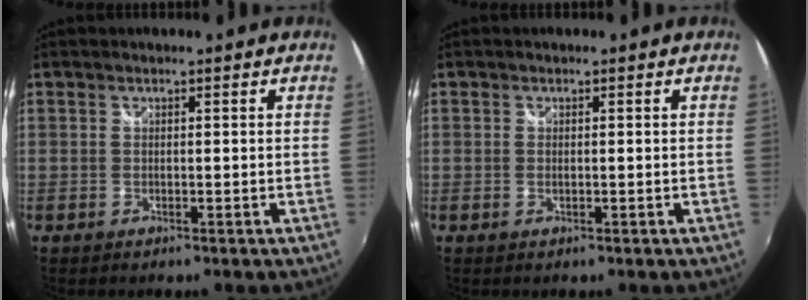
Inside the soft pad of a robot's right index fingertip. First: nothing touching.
{"total": 0.7, "force": [0.0, 0.3, 0.6], "torque": [-0.013, -0.001, -0.001]}